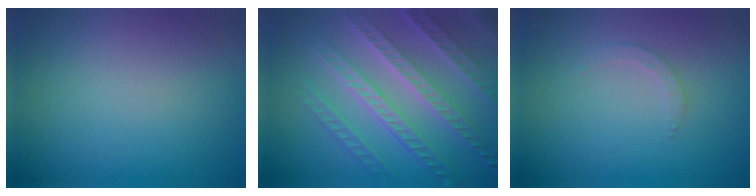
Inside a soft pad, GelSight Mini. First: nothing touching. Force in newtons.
{"total": 7.8, "press": 5.6, "slide": 5.4}
{"total": 1.2, "press": 1.2, "slide": 0.3}